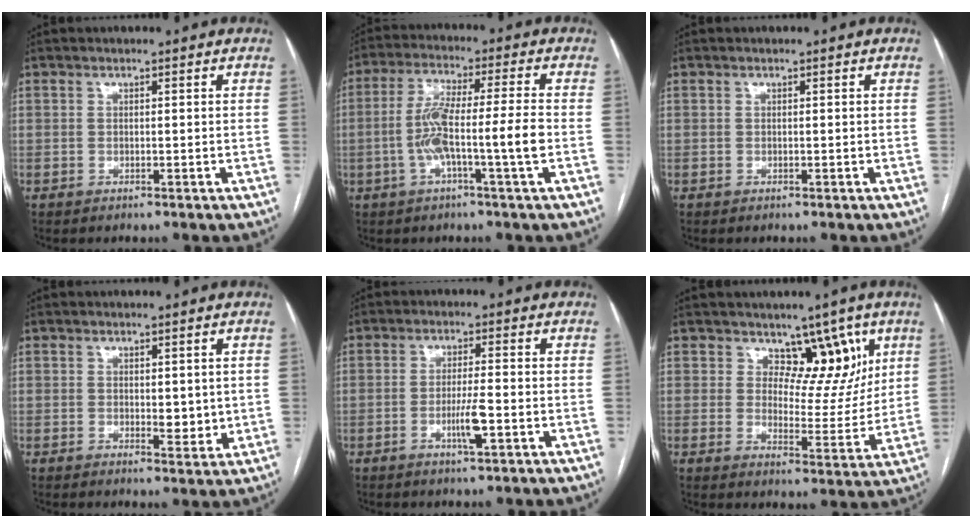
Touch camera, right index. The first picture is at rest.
{"total": 9.5, "force": [-2.3, -0.3, 9.3], "torque": [-0.186, 0.013, -0.045]}
{"total": 0.0}
{"total": 3.2, "force": [0.3, 1.6, 2.7], "torque": [-0.038, -0.010, 0.010]}
{"total": 4.4, "force": [-1.6, 0.1, 4.1], "torque": [-0.081, -0.007, -0.030]}
{"total": 8.1, "force": [4.8, 4.7, 4.5], "torque": [-0.036, -0.007, 0.074]}